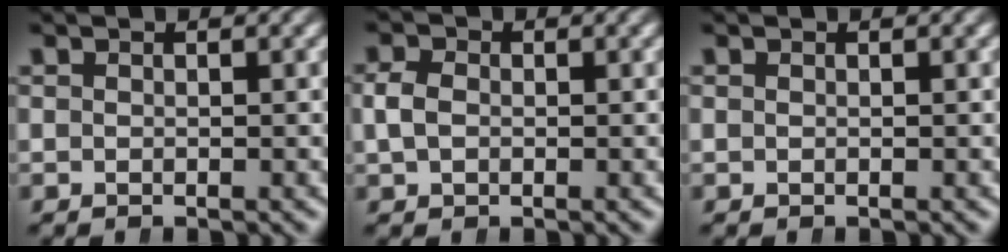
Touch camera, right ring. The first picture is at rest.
{"total": 2.3, "force": [-0.2, 1.9, 1.3], "torque": [-0.037, -0.002, -0.001]}
{"total": 0.0}